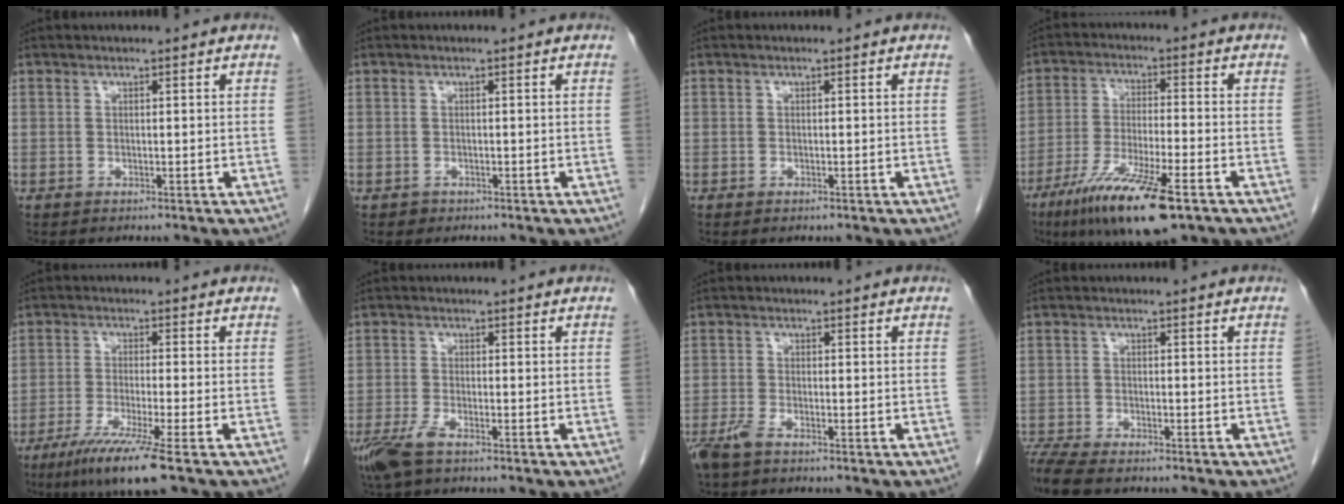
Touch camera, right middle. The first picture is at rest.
{"total": 0.7, "force": [-0.5, 0.5, 0.0], "torque": [-0.003, 0.003, -0.007]}
{"total": 0.5, "force": [-0.3, 0.2, 0.3], "torque": [-0.008, -0.001, -0.003]}
{"total": 14.3, "force": [-8.6, 2.0, 11.2], "torque": [-0.209, -0.033, -0.148]}
{"total": 8.7, "force": [-5.5, -0.8, 6.8], "torque": [-0.119, -0.026, -0.097]}
{"total": 4.5, "force": [-3.1, 0.9, 3.2], "torque": [-0.072, -0.011, -0.060]}
{"total": 3.4, "force": [-2.6, 0.7, 2.1], "torque": [-0.049, -0.006, -0.052]}
{"total": 6.3, "force": [-5.5, 0.9, 2.8], "torque": [-0.058, -0.012, -0.099]}